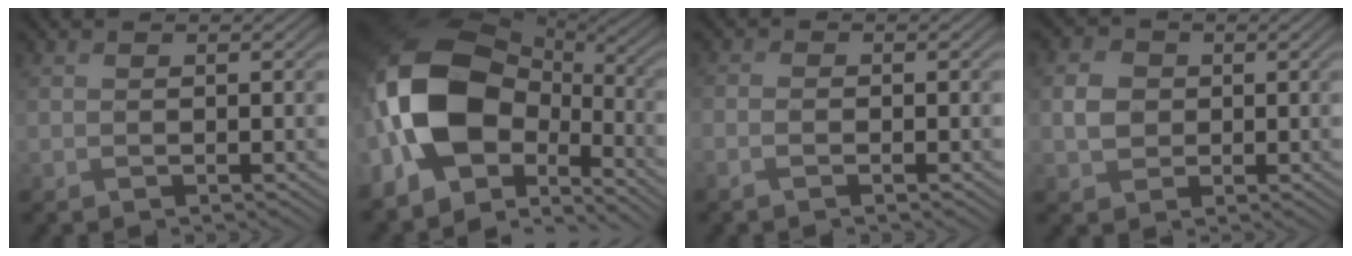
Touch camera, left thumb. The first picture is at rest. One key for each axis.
{"total": 16.4, "fx": -4.7, "fy": 10.4, "fz": 11.7, "tx": -0.255, "ty": -0.006, "tz": -0.104}
{"total": 1.1, "fx": -1.0, "fy": -0.2, "fz": 0.0, "tx": 0.008, "ty": 0.001, "tz": -0.026}
{"total": 3.6, "fx": -0.3, "fy": 3.2, "fz": 1.7, "tx": -0.040, "ty": 0.004, "tz": -0.016}